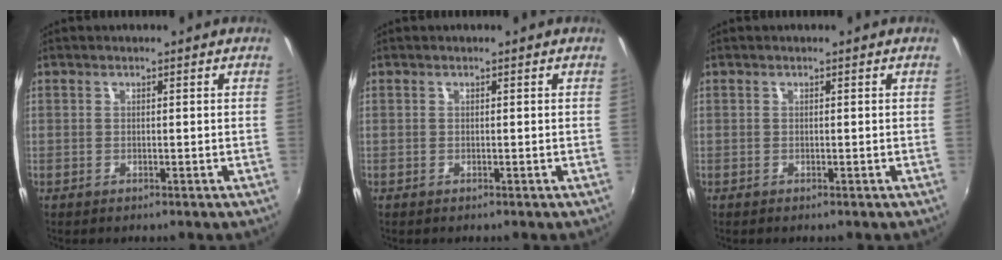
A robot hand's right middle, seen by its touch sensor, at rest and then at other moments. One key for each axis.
{"total": 0.0}
{"total": 0.0}